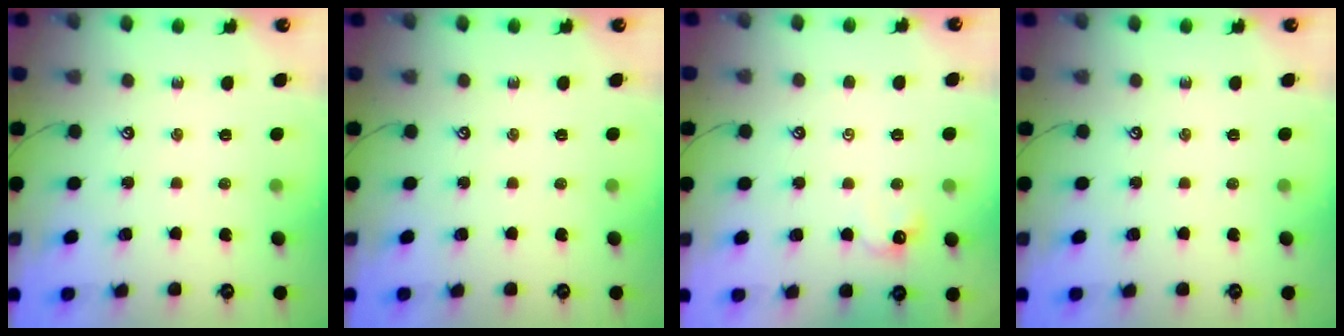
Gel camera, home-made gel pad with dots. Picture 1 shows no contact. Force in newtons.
{"total": 0.0}
{"total": 1.0, "press": 0.9, "slide": 0.5}
{"total": 0.0}